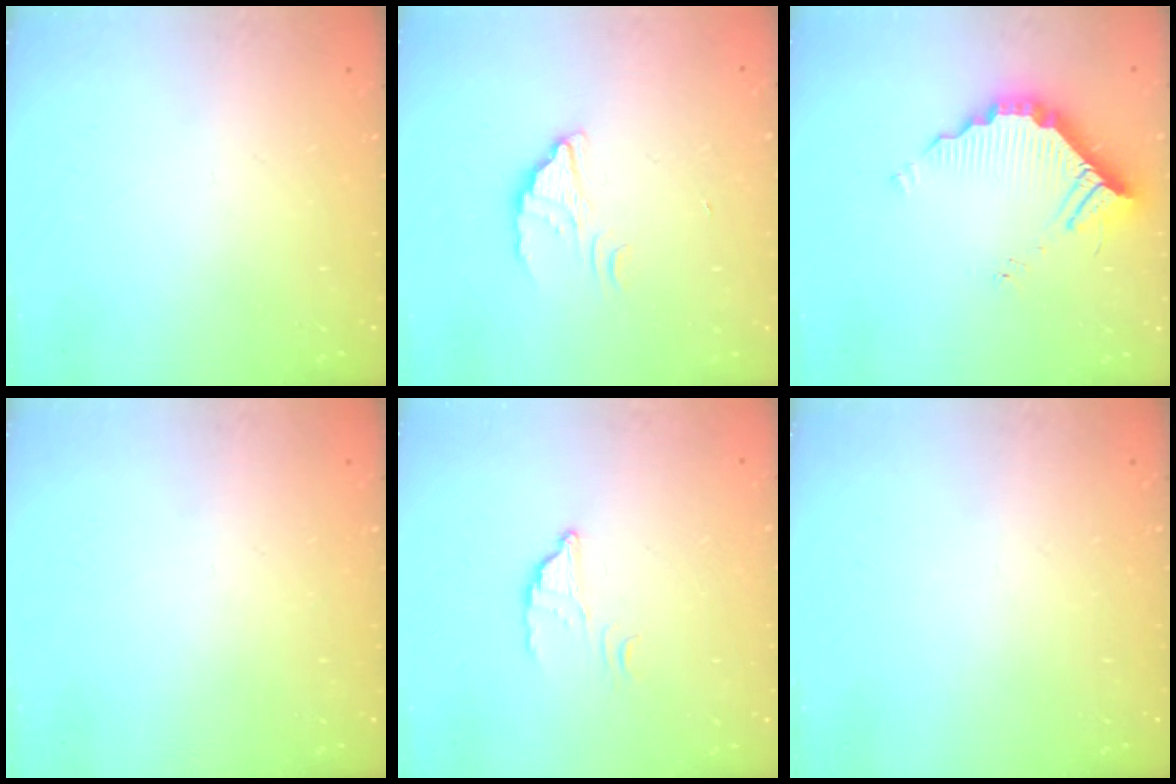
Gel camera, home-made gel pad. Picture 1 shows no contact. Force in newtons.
{"total": 2.2, "press": 2.2, "slide": 0.2}
{"total": 11.1, "press": 11.1, "slide": 0.3}
{"total": 0.0}
{"total": 2.7, "press": 2.7, "slide": 0.2}
{"total": 0.0}